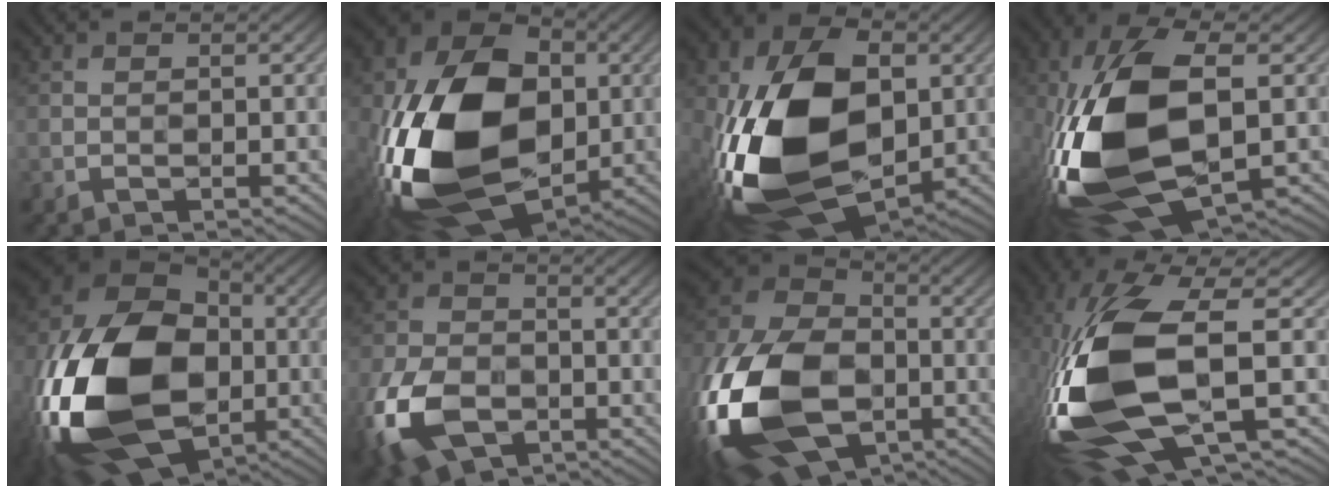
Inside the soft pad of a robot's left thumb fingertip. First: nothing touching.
{"total": 21.1, "force": [-1.5, 14.7, 15.0], "torque": [-0.343, -0.045, -0.012]}
{"total": 19.0, "force": [-0.9, 12.3, 14.5], "torque": [-0.304, -0.034, -0.008]}
{"total": 19.2, "force": [-1.9, 10.2, 16.2], "torque": [-0.368, -0.032, -0.018]}
{"total": 22.5, "force": [-4.3, 15.7, 15.5], "torque": [-0.399, -0.022, -0.082]}
{"total": 13.6, "force": [-5.8, 8.9, 8.5], "torque": [-0.238, -0.045, -0.111]}
{"total": 22.2, "force": [-6.8, 14.9, 15.0], "torque": [-0.387, -0.042, -0.113]}
{"total": 18.3, "force": [-1.7, 7.5, 16.6], "torque": [-0.402, -0.048, -0.002]}